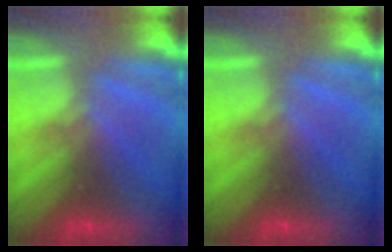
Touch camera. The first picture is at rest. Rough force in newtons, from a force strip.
{"total": 0.0}